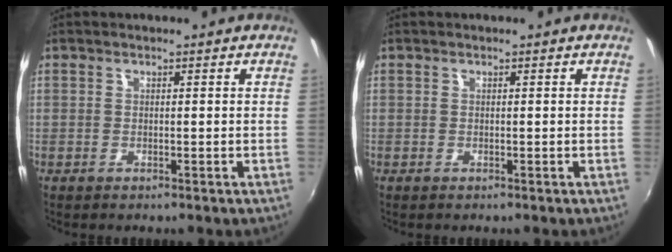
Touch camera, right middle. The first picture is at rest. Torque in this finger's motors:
{"motor_torque": [0.00, -0.71, 0.03, 0.00]}